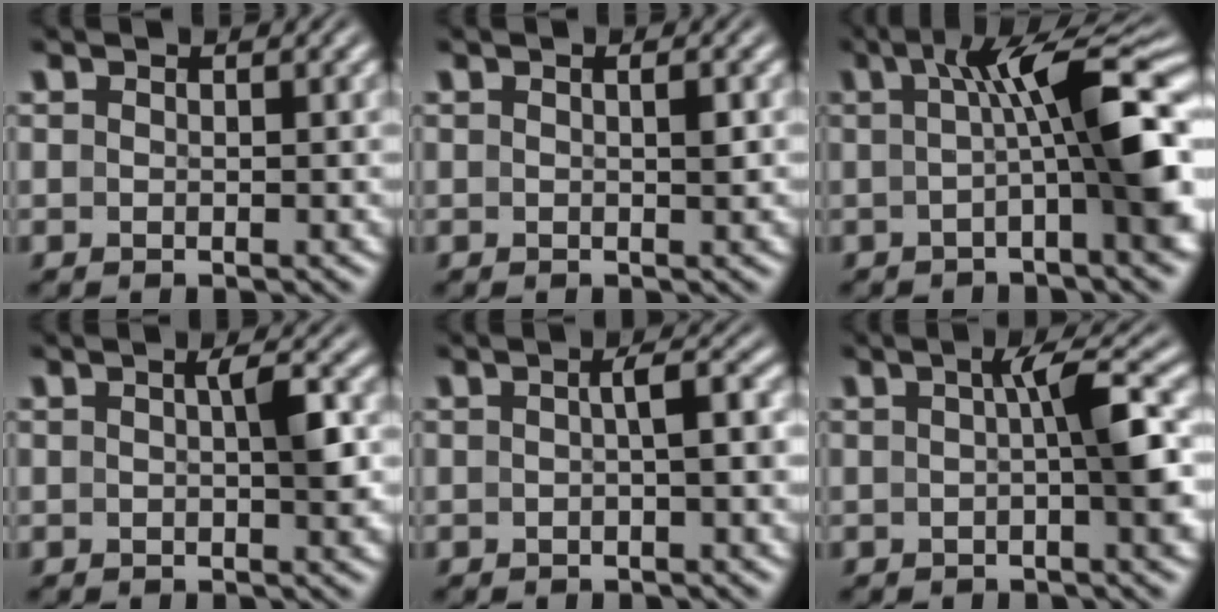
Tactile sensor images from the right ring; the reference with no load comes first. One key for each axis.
{"total": 0.7, "fx": 0.0, "fy": 0.0, "fz": 0.7, "tx": -0.013, "ty": -0.001, "tz": 0.000}
{"total": 8.3, "fx": -0.1, "fy": 1.4, "fz": 8.2, "tx": -0.124, "ty": 0.006, "tz": 0.002}
{"total": 2.1, "fx": -0.1, "fy": 0.2, "fz": 2.1, "tx": -0.027, "ty": 0.002, "tz": -0.002}
{"total": 1.6, "fx": -0.4, "fy": 0.0, "fz": 1.5, "tx": -0.016, "ty": 0.004, "tz": -0.007}
{"total": 4.0, "fx": -0.3, "fy": 0.1, "fz": 4.0, "tx": -0.058, "ty": 0.007, "tz": -0.004}